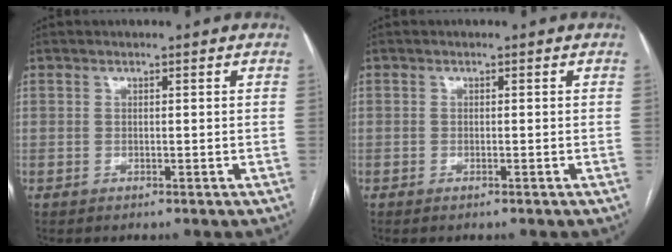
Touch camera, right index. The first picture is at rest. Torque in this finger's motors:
{"motor_torque": [0.01, -0.07, -0.04, -0.03]}